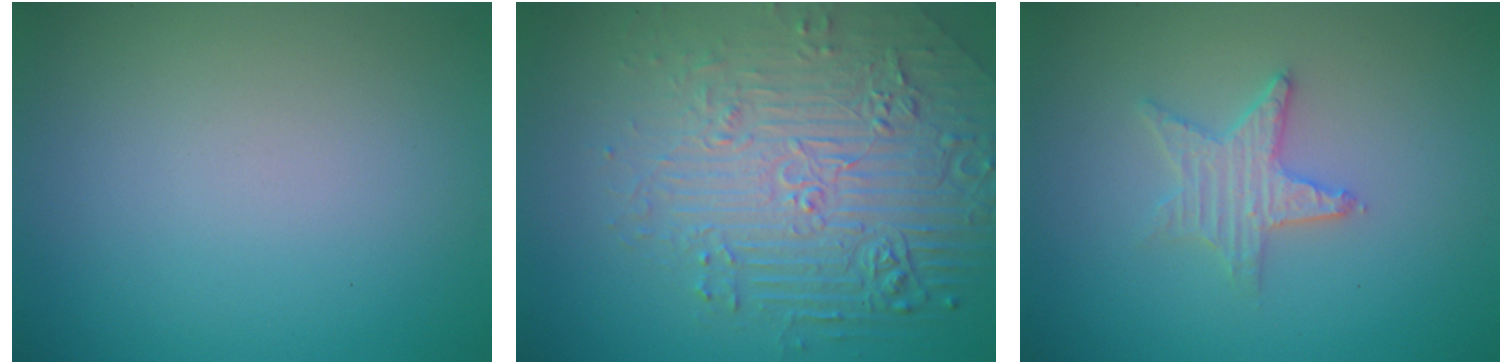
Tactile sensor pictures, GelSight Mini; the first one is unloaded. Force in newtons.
{"total": 8.0, "press": 5.7, "slide": 5.6}
{"total": 2.7, "press": 2.6, "slide": 0.5}